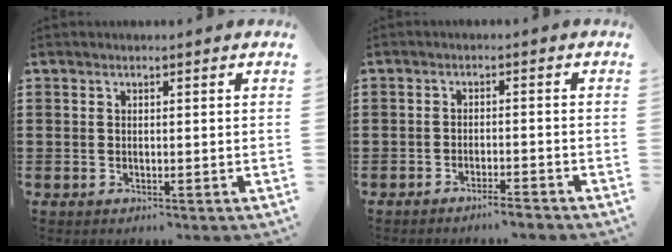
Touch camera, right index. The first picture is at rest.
{"total": 2.2, "force": [-2.1, -0.1, 0.7], "torque": [-0.013, 0.000, -0.040]}